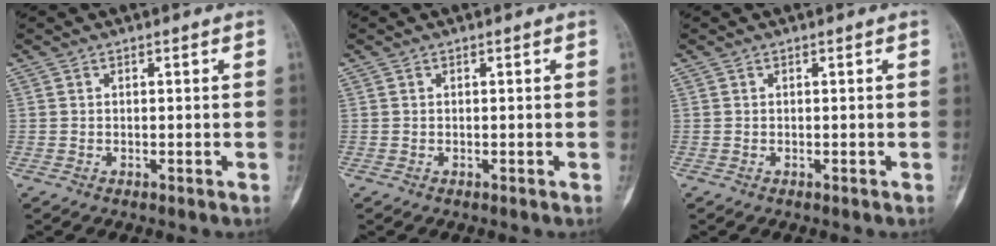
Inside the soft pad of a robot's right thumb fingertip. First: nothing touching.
{"total": 0.0}
{"total": 0.0}